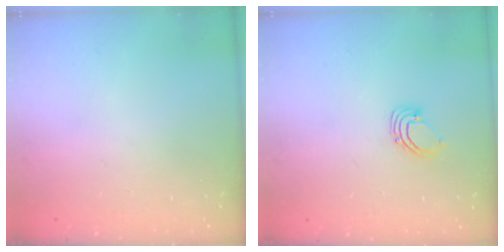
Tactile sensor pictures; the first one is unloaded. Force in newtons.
{"total": 3.2, "press": 3.2, "slide": 0.2}